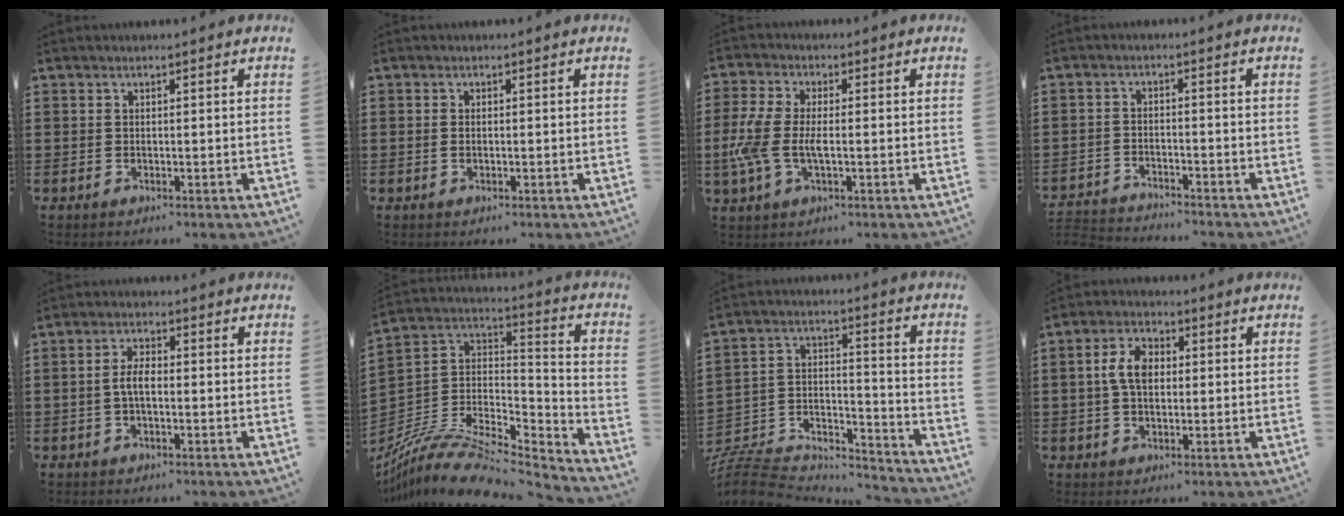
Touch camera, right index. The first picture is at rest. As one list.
[{"total": 0.5, "force": [-0.1, 0.3, 0.4], "torque": [-0.010, 0.001, -0.003]}, {"total": 6.6, "force": [-1.3, 3.3, 5.6], "torque": [-0.148, -0.007, -0.035]}, {"total": 3.1, "force": [-3.1, 0.0, -0.4], "torque": [-0.002, -0.002, -0.067]}, {"total": 3.4, "force": [-0.7, 1.3, 3.0], "torque": [-0.070, -0.001, -0.019]}, {"total": 10.1, "force": [-8.1, 3.2, 5.0], "torque": [-0.102, 0.006, -0.161]}, {"total": 7.3, "force": [-6.9, 2.1, 1.2], "torque": [-0.038, 0.000, -0.141]}, {"total": 5.4, "force": [0.2, 3.2, 4.3], "torque": [-0.098, 0.013, -0.002]}]